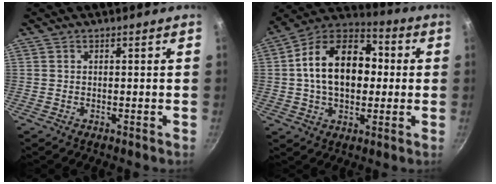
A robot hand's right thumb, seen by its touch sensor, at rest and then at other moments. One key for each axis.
{"total": 19.0, "fx": 1.3, "fy": 12.8, "fz": 14.0, "tx": -0.198, "ty": 0.032, "tz": 0.004}